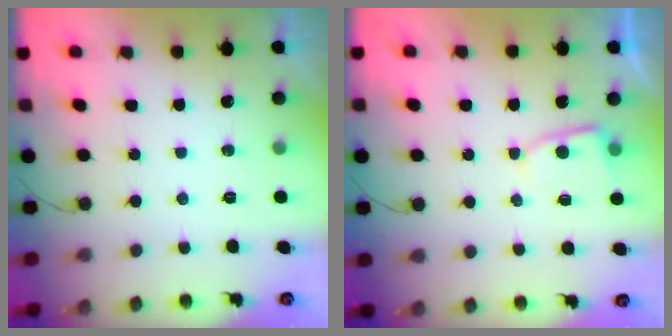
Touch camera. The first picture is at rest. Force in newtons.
{"total": 4.6, "press": 4.6, "slide": 0.4}